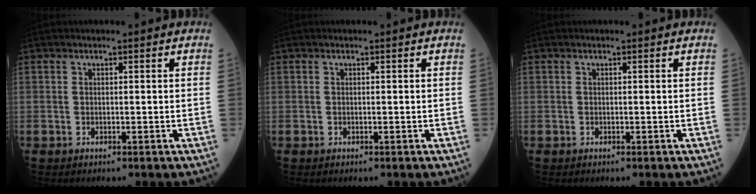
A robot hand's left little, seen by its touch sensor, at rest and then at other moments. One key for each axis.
{"total": 0.0}
{"total": 0.0}